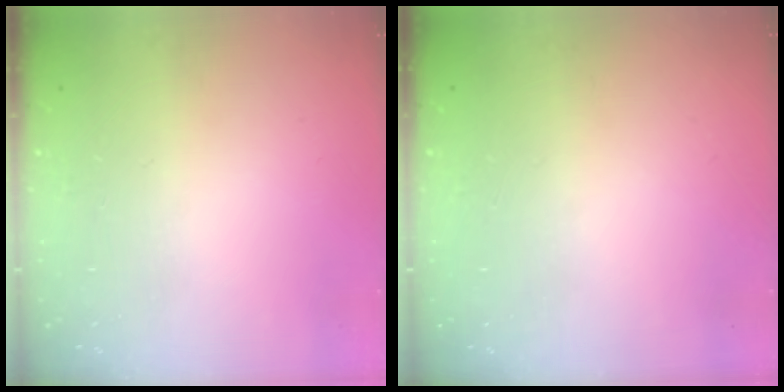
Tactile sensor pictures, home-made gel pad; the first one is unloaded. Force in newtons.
{"total": 0.0}